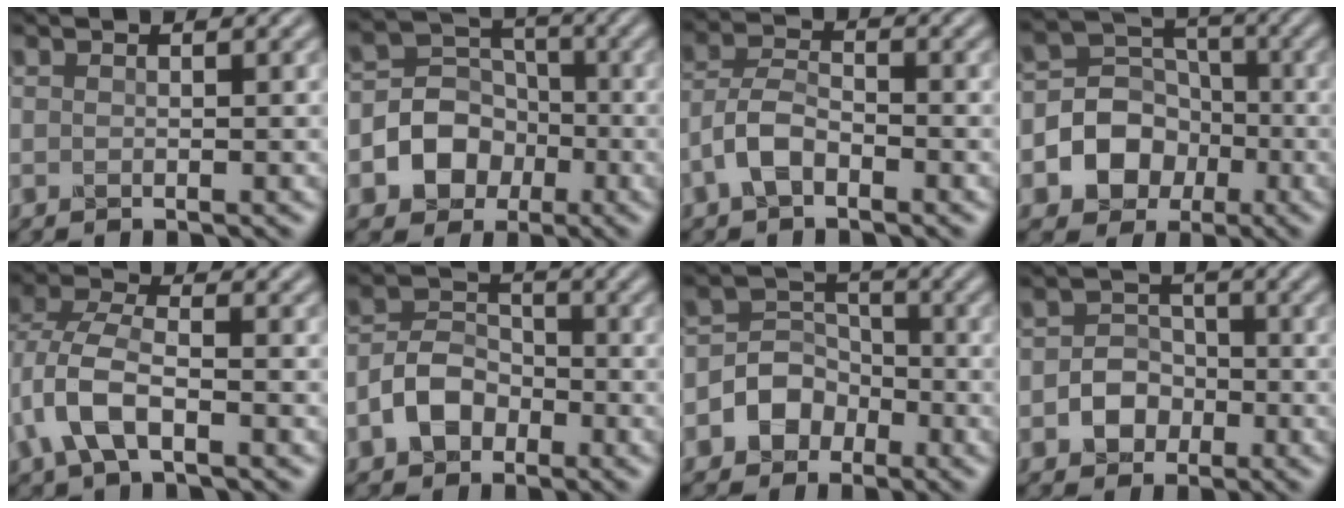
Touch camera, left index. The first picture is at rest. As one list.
[{"total": 5.6, "force": [-1.8, 5.0, 1.7], "torque": [-0.025, 0.009, -0.057]}, {"total": 3.0, "force": [-1.8, 1.6, 1.7], "torque": [-0.044, 0.012, -0.048]}, {"total": 6.5, "force": [-2.0, 5.8, 2.1], "torque": [-0.033, 0.011, -0.065]}, {"total": 4.7, "force": [-1.3, 2.8, 3.6], "torque": [-0.089, 0.005, -0.032]}, {"total": 3.6, "force": [-1.8, 2.7, 1.5], "torque": [-0.035, 0.010, -0.046]}, {"total": 3.2, "force": [-1.7, 2.7, 0.6], "torque": [-0.011, 0.009, -0.037]}, {"total": 2.4, "force": [-0.8, 2.2, 0.6], "torque": [-0.009, 0.008, -0.020]}]